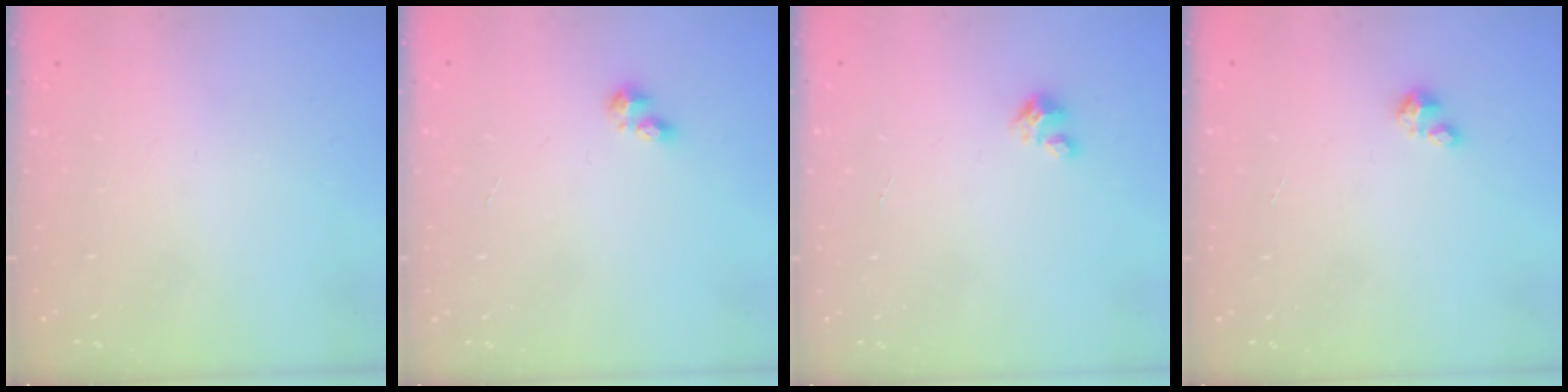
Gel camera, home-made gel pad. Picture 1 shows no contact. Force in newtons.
{"total": 2.5, "press": 2.5, "slide": 0.4}
{"total": 3.6, "press": 3.5, "slide": 0.2}
{"total": 0.9, "press": 0.9, "slide": 0.2}